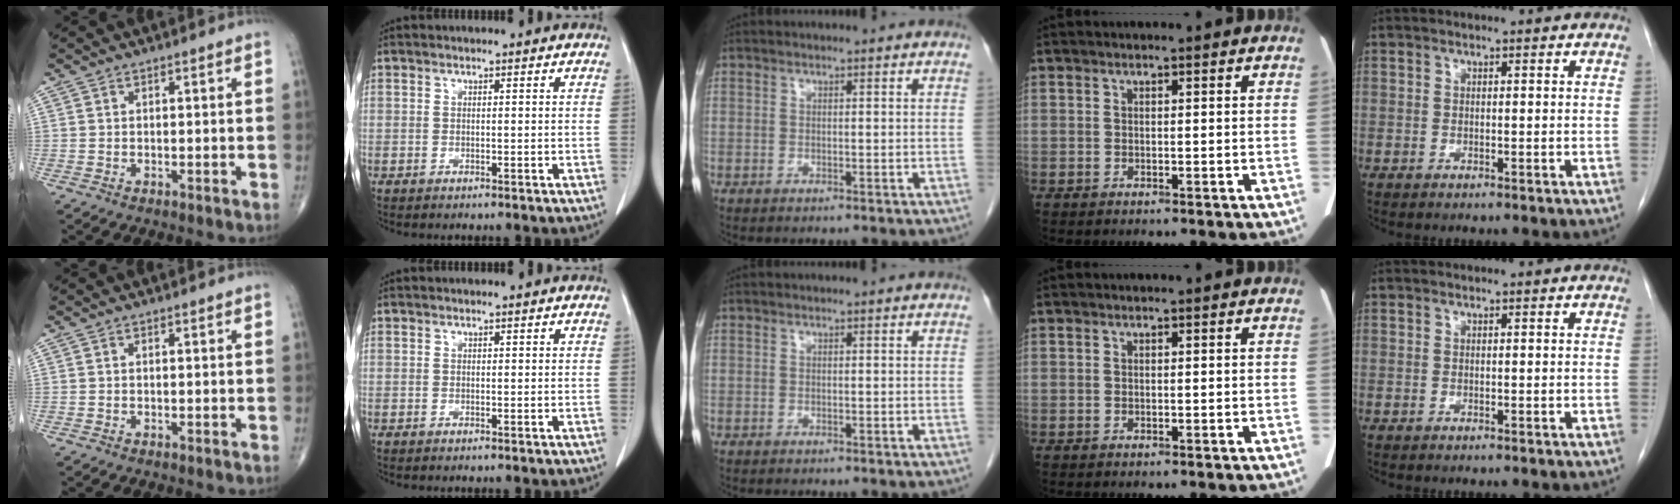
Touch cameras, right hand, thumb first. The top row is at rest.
{}